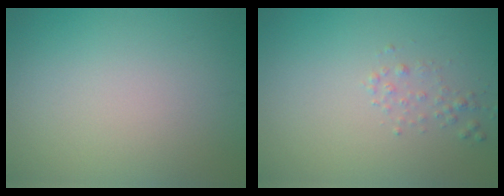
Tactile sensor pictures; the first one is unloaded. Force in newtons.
{"total": 1.0, "press": 1.0, "slide": 0.0}